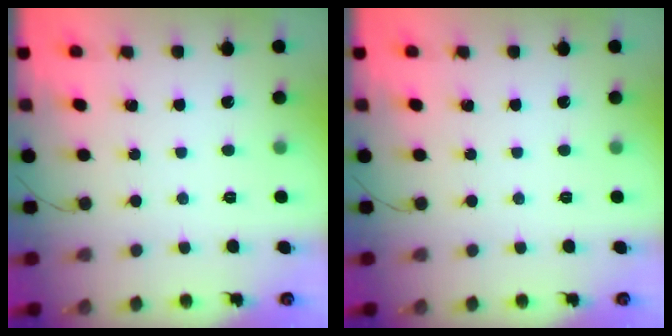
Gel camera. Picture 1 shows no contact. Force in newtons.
{"total": 0.0}